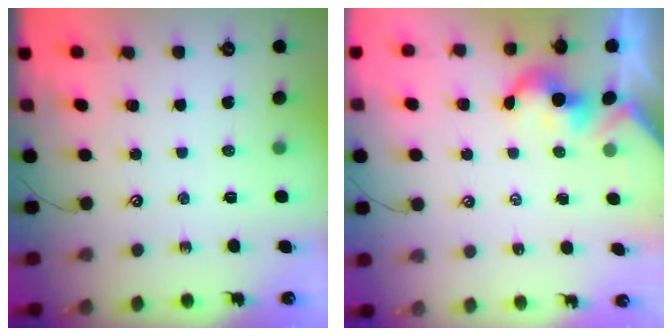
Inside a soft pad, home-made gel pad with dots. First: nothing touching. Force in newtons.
{"total": 2.0, "press": 1.9, "slide": 0.4}